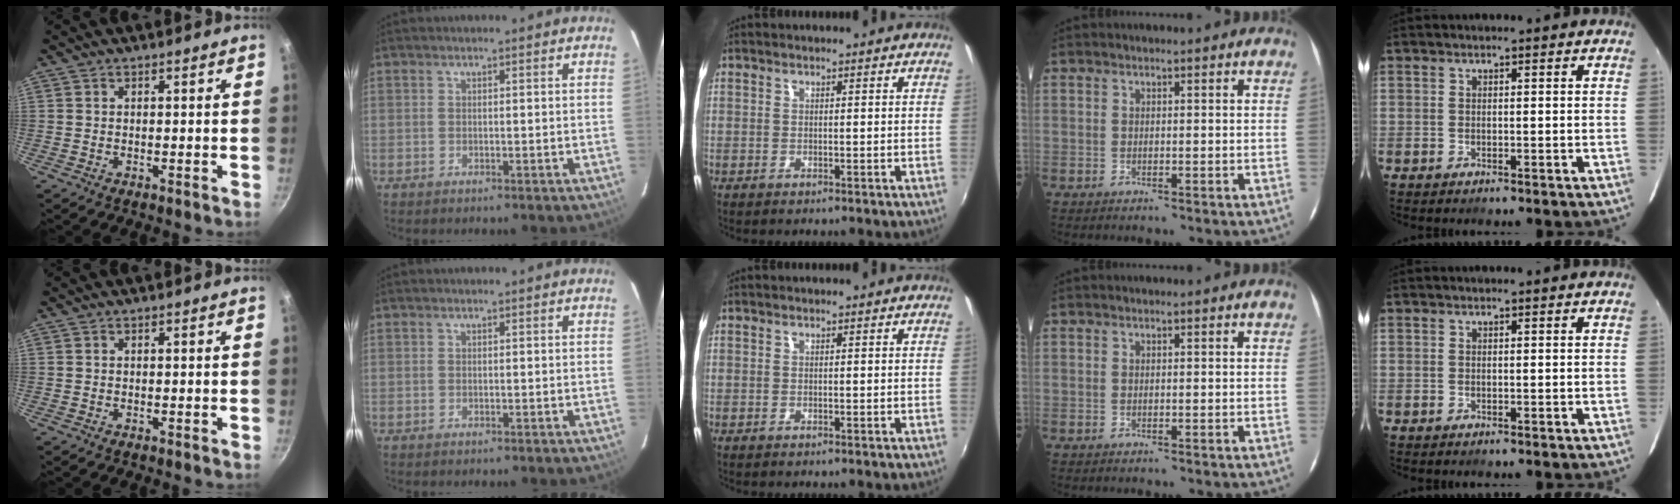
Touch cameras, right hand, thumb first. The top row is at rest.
{}